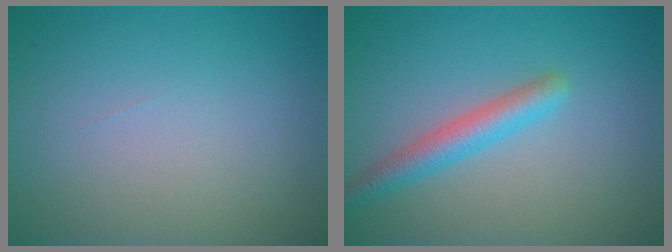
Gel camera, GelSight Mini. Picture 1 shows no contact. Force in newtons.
{"total": 2.9, "press": 2.9, "slide": 0.1}